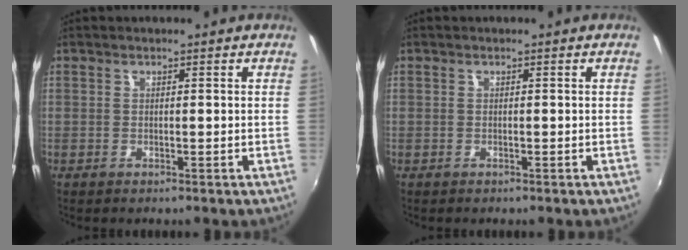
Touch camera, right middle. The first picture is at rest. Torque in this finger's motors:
{"motor_torque": [-0.05, -0.10, -0.03, -0.01]}